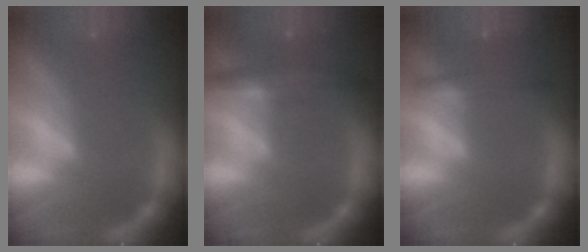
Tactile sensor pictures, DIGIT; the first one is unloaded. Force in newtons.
{"total": 4.4}
{"total": 2.4}